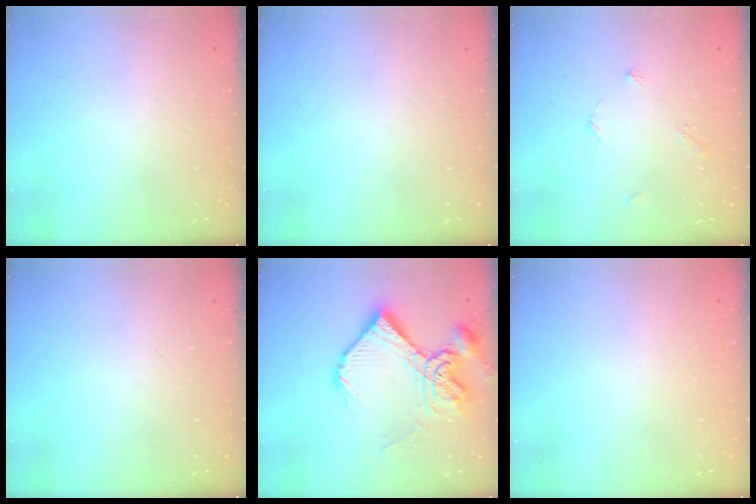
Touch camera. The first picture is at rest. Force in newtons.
{"total": 0.0}
{"total": 2.8, "press": 2.8, "slide": 0.4}
{"total": 0.0}
{"total": 18.4, "press": 18.3, "slide": 1.8}
{"total": 2.0, "press": 2.0, "slide": 0.1}